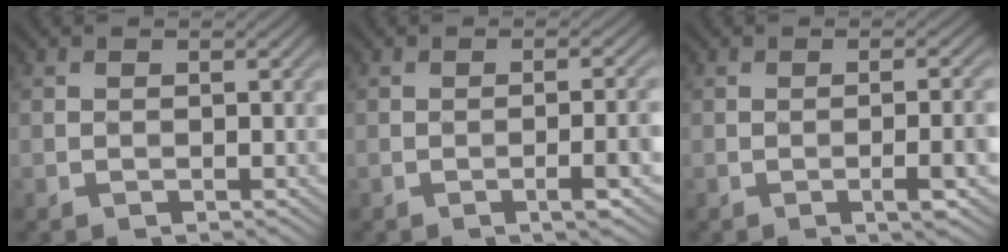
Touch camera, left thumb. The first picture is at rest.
{"total": 4.0, "force": [-1.6, 0.2, 3.7], "torque": [-0.057, 0.009, -0.026]}
{"total": 4.5, "force": [-1.5, 0.4, 4.2], "torque": [-0.067, 0.006, -0.022]}